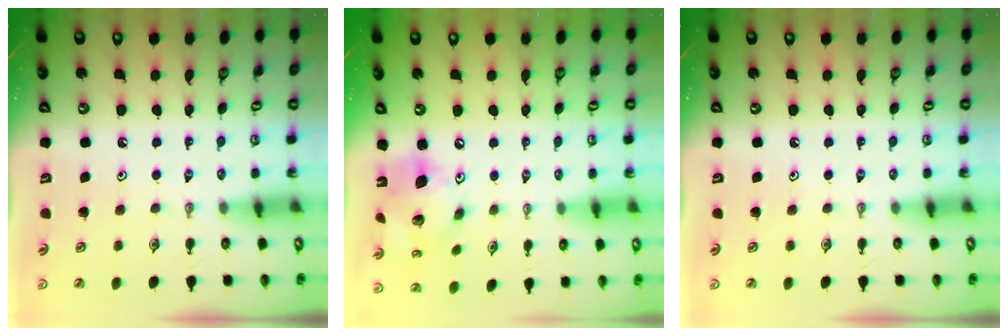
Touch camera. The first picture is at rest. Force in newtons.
{"total": 15.1, "press": 14.8, "slide": 3.1}
{"total": 0.0}